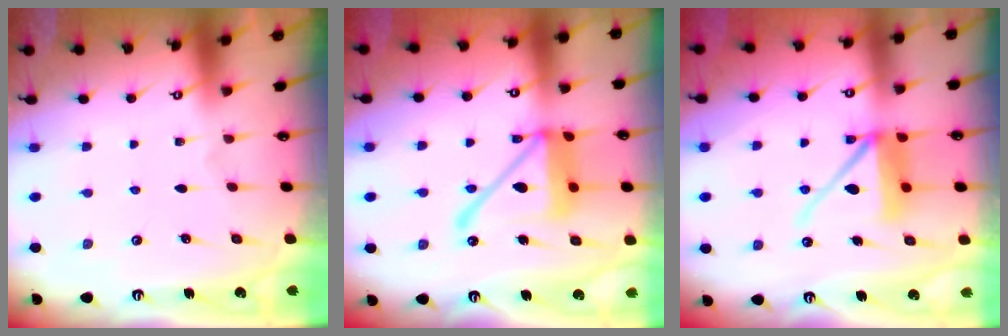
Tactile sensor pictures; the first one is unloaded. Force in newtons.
{"total": 18.2, "press": 18.1, "slide": 1.9}
{"total": 11.4, "press": 11.3, "slide": 1.5}